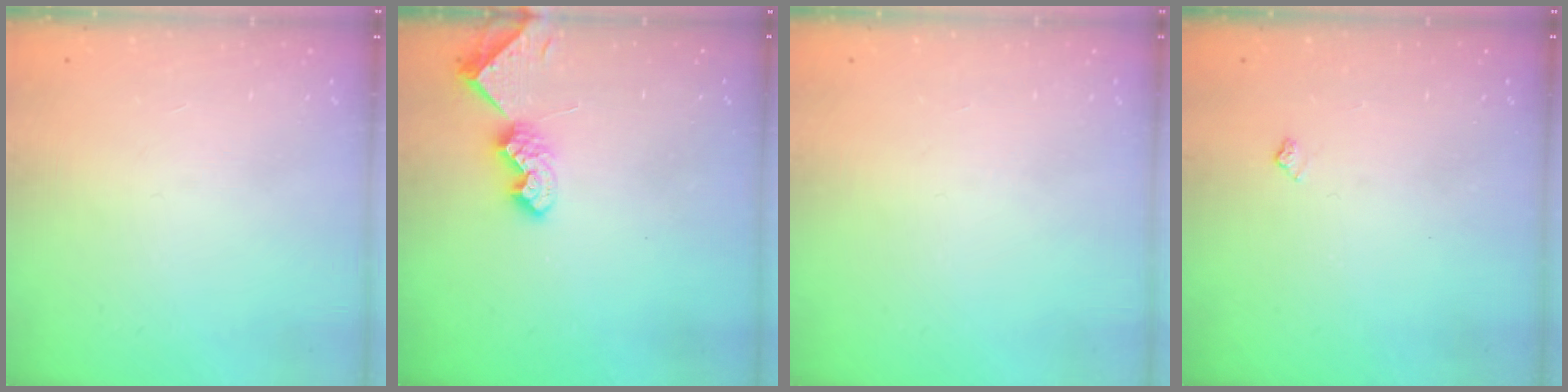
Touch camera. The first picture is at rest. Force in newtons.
{"total": 7.5, "press": 7.5, "slide": 0.7}
{"total": 0.0}
{"total": 3.9, "press": 3.8, "slide": 0.5}